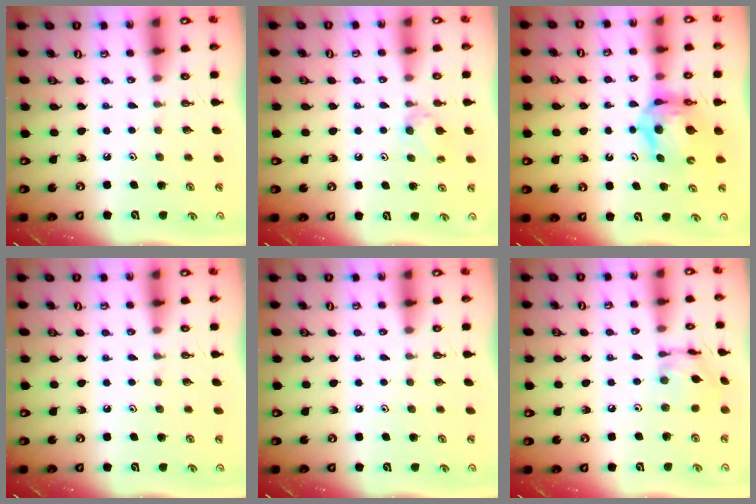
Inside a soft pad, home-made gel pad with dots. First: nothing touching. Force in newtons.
{"total": 5.5, "press": 5.4, "slide": 0.8}
{"total": 9.7, "press": 9.6, "slide": 1.2}
{"total": 0.0}
{"total": 0.0}
{"total": 10.2, "press": 10.2, "slide": 0.7}